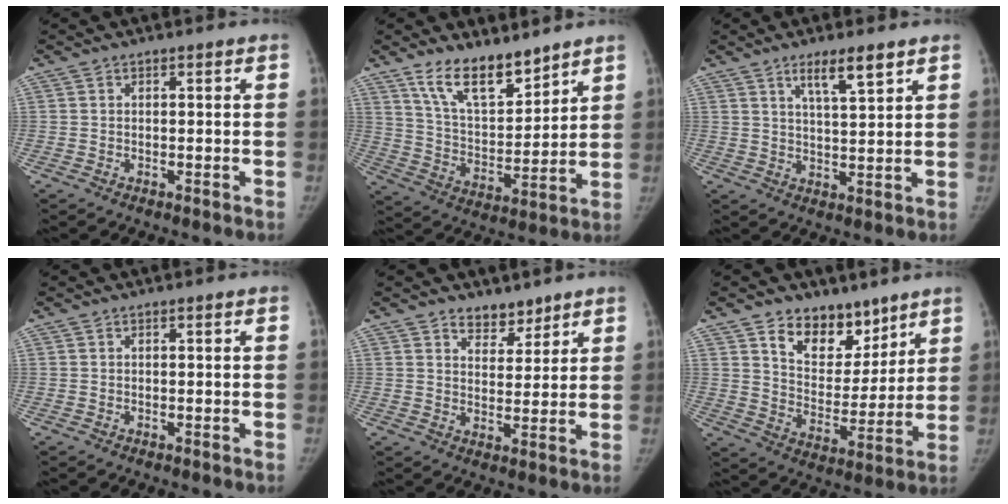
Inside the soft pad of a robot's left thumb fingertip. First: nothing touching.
{"total": 12.6, "force": [9.6, 4.9, 6.6], "torque": [-0.083, -0.070, 0.183]}
{"total": 6.0, "force": [3.9, 1.0, 4.5], "torque": [-0.072, -0.027, 0.070]}
{"total": 0.0}
{"total": 5.0, "force": [3.9, 2.9, 1.2], "torque": [0.013, -0.030, 0.065]}
{"total": 12.6, "force": [8.5, 7.7, 5.2], "torque": [-0.034, -0.057, 0.150]}